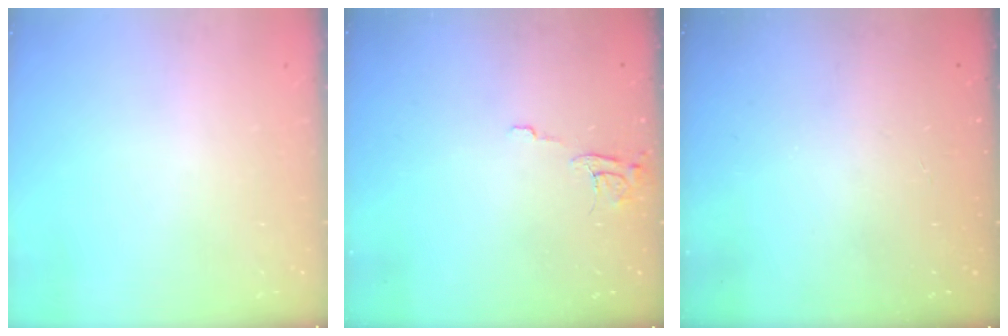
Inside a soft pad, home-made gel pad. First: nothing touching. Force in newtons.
{"total": 6.3, "press": 6.3, "slide": 0.5}
{"total": 0.0}